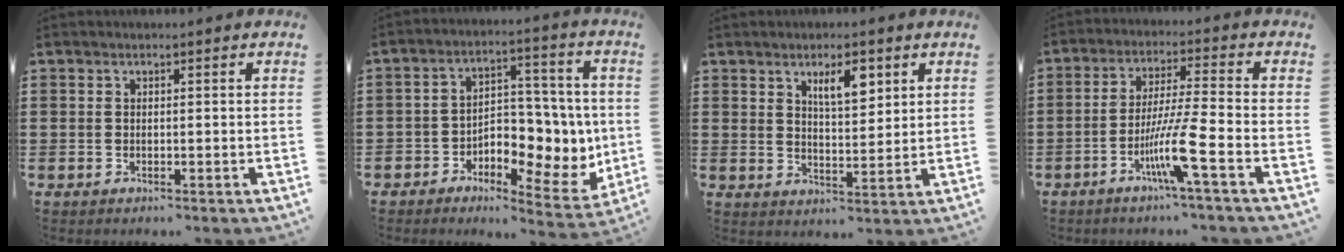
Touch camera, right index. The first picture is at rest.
{"total": 6.7, "force": [-1.0, 5.3, 3.9], "torque": [-0.060, -0.006, -0.018]}
{"total": 5.4, "force": [3.0, 2.0, 4.0], "torque": [-0.062, -0.001, 0.046]}
{"total": 9.1, "force": [-4.4, -0.3, 8.0], "torque": [-0.158, -0.015, -0.085]}